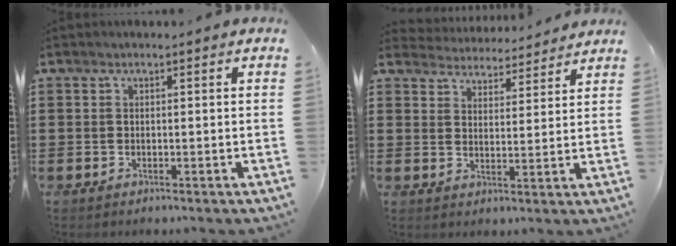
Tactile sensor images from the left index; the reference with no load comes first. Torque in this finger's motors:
{"motor_torque": [0.79, -1.35, -0.02, -0.08]}